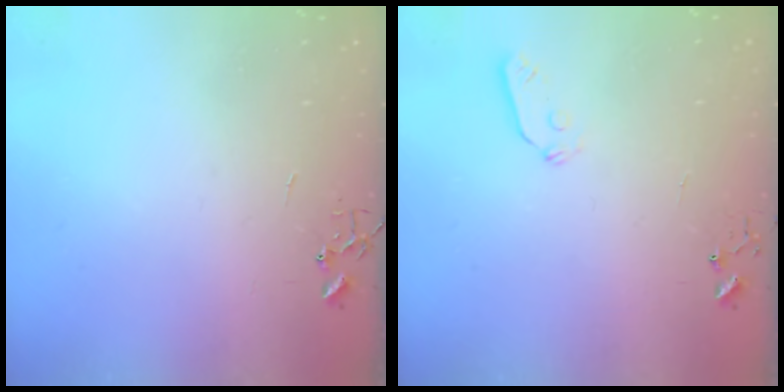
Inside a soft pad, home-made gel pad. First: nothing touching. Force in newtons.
{"total": 4.2, "press": 4.2, "slide": 0.5}